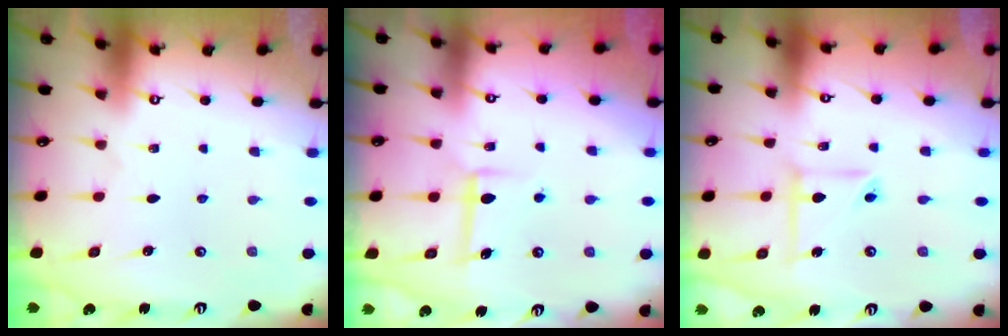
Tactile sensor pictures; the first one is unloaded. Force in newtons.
{"total": 6.2, "press": 6.2, "slide": 0.2}
{"total": 7.4, "press": 7.4, "slide": 0.5}